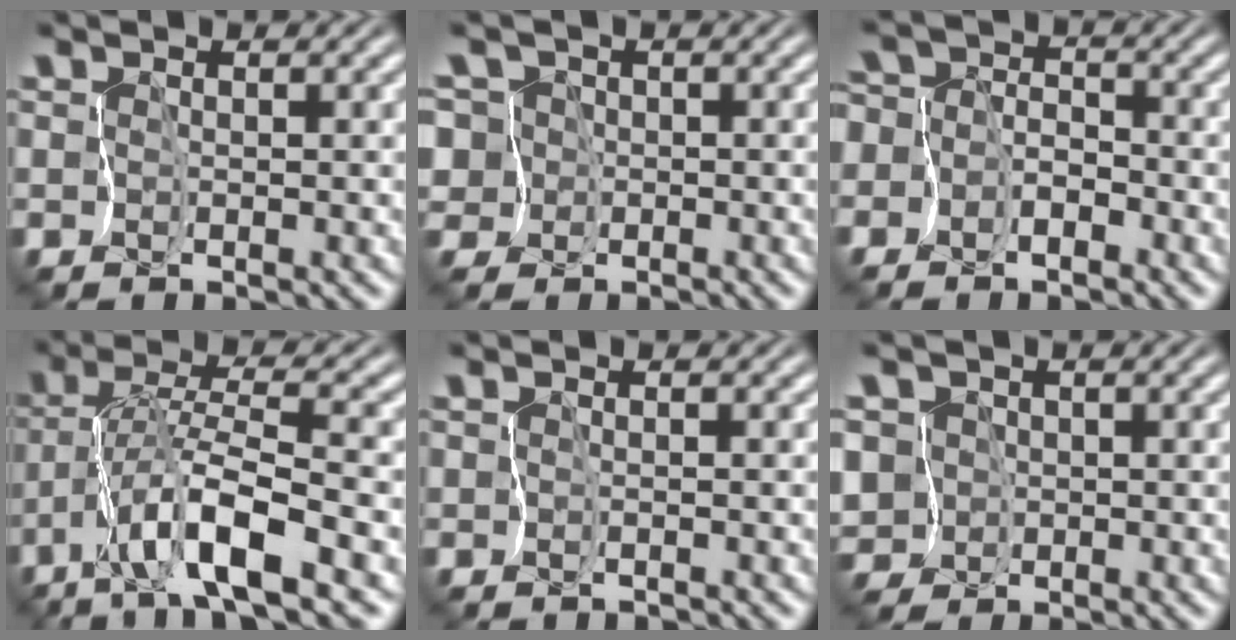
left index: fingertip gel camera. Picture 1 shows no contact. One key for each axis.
{"total": 6.5, "fx": -0.2, "fy": 6.0, "fz": 2.5, "tx": -0.081, "ty": 0.026, "tz": -0.056}
{"total": 6.0, "fx": -3.1, "fy": 4.8, "fz": 1.8, "tx": -0.041, "ty": 0.013, "tz": -0.075}
{"total": 6.8, "fx": -3.6, "fy": 0.0, "fz": 5.8, "tx": -0.110, "ty": 0.013, "tz": -0.072}
{"total": 0.6, "fx": -0.5, "fy": -0.4, "fz": -0.1, "tx": 0.002, "ty": -0.006, "tz": -0.014}
{"total": 6.3, "fx": -1.5, "fy": 5.6, "fz": 2.5, "tx": -0.072, "ty": 0.014, "tz": -0.064}